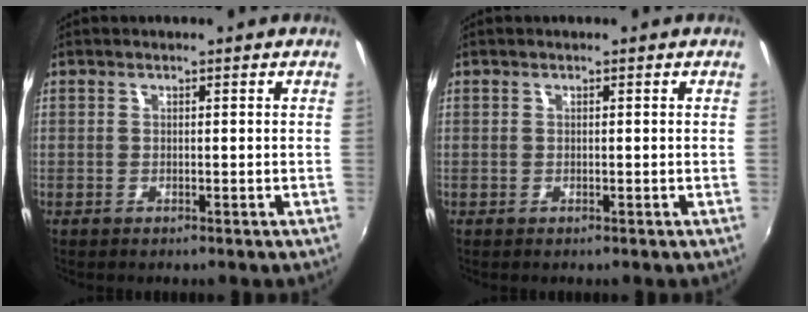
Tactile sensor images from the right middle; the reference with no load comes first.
{"total": 0.0}